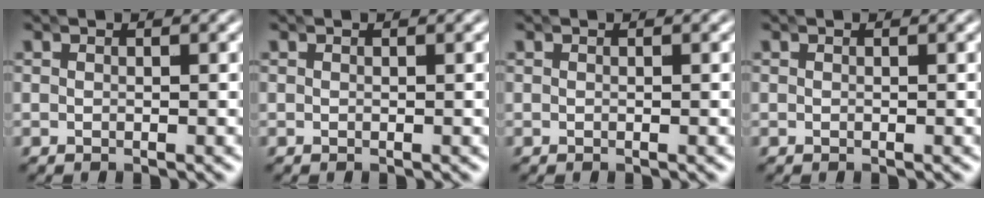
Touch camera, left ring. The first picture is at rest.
{"total": 0.0}
{"total": 0.0}
{"total": 0.0}